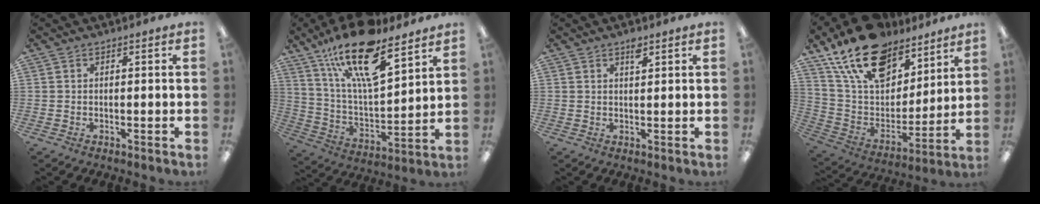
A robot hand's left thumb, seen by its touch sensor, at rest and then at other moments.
{"total": 21.5, "force": [14.4, 7.4, 14.2], "torque": [-0.247, -0.078, 0.247]}
{"total": 2.4, "force": [1.8, 0.7, 1.5], "torque": [-0.027, -0.003, 0.030]}
{"total": 20.4, "force": [14.8, 10.5, 9.3], "torque": [-0.181, -0.083, 0.269]}